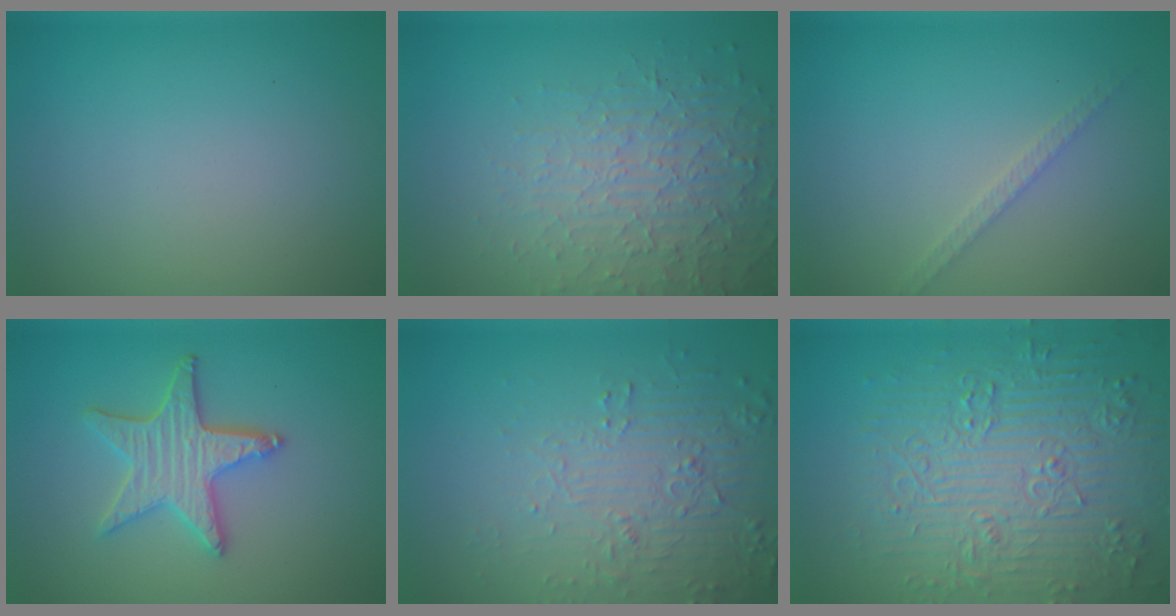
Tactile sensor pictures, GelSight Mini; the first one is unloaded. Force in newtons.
{"total": 3.9, "press": 3.9, "slide": 0.3}
{"total": 1.3, "press": 1.3, "slide": 0.2}
{"total": 3.8, "press": 3.6, "slide": 1.3}
{"total": 6.0, "press": 3.9, "slide": 4.6}
{"total": 9.4, "press": 6.8, "slide": 6.5}